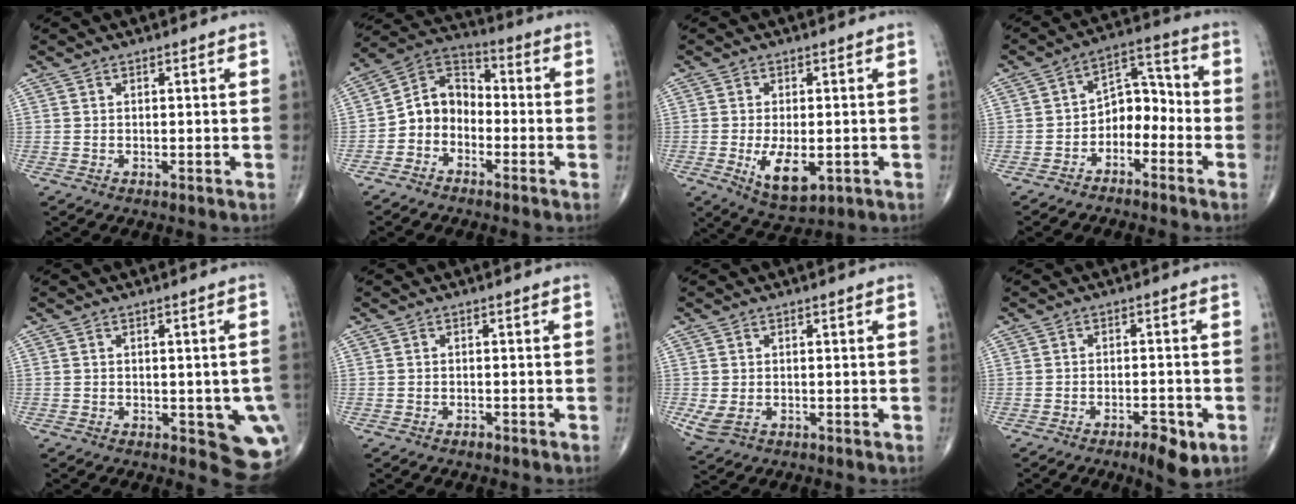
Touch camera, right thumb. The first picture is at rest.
{"total": 8.4, "force": [-2.8, 6.7, 4.3], "torque": [-0.052, 0.053, -0.071]}
{"total": 8.1, "force": [-1.9, 4.0, 6.8], "torque": [-0.108, -0.015, -0.022]}
{"total": 8.2, "force": [-3.4, 5.6, 4.9], "torque": [-0.045, 0.060, -0.070]}
{"total": 9.3, "force": [-2.0, 3.9, 8.2], "torque": [-0.065, -0.010, -0.018]}
{"total": 0.8, "force": [-0.6, 0.4, 0.3], "torque": [-0.005, 0.002, -0.012]}
{"total": 3.5, "force": [-0.5, 2.4, 2.5], "torque": [-0.061, -0.004, 0.000]}
{"total": 5.6, "force": [-2.8, 1.8, 4.5], "torque": [-0.066, 0.007, -0.039]}